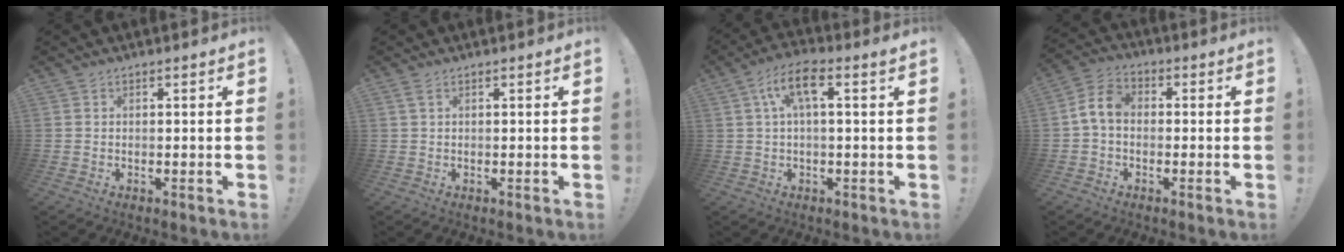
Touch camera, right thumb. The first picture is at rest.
{"total": 1.3, "force": [0.6, 0.3, 1.2], "torque": [-0.024, 0.001, 0.010]}
{"total": 8.4, "force": [2.0, 2.5, 7.8], "torque": [-0.135, 0.006, 0.035]}
{"total": 7.3, "force": [-0.5, 4.7, 5.5], "torque": [-0.113, 0.017, -0.003]}